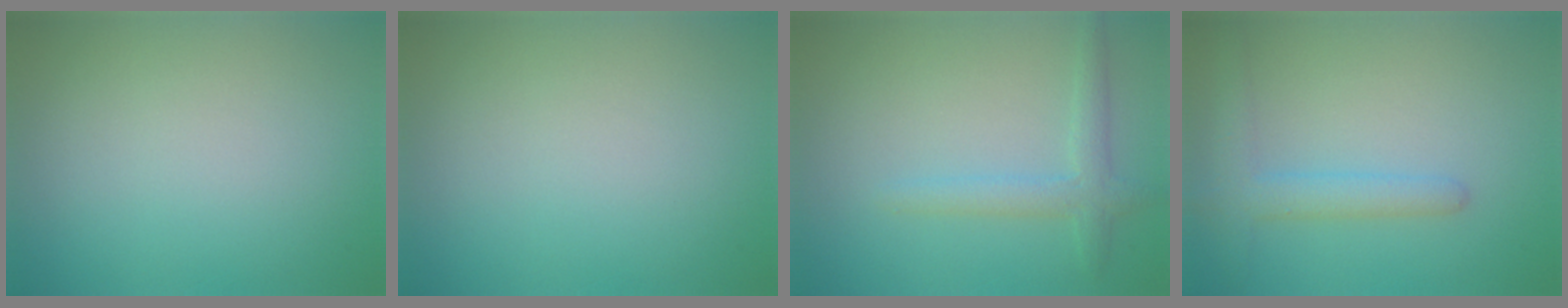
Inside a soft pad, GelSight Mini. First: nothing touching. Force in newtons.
{"total": 0.0}
{"total": 2.4, "press": 2.4, "slide": 0.1}
{"total": 3.0, "press": 3.0, "slide": 0.2}